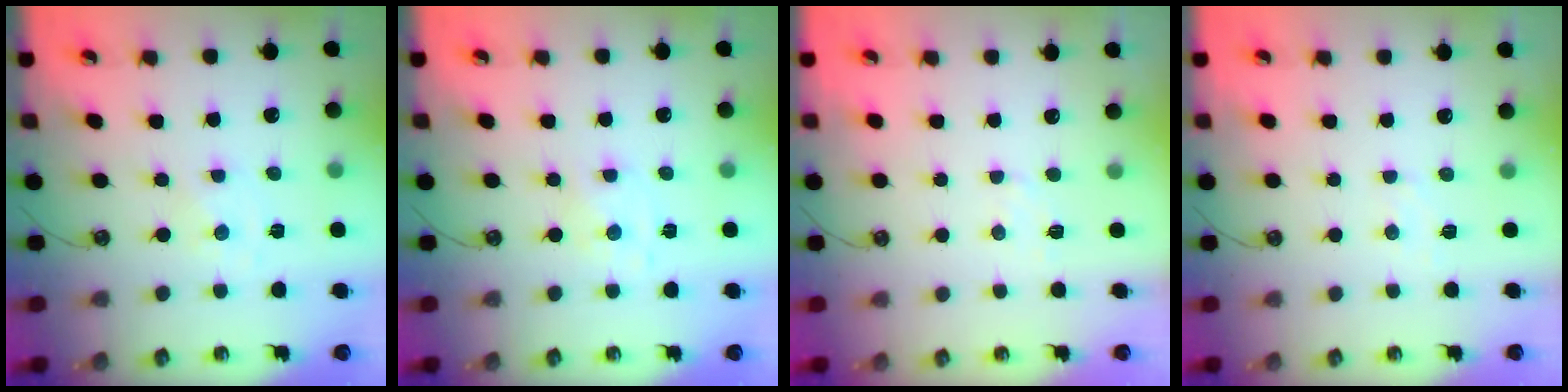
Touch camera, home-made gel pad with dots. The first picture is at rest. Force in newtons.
{"total": 1.5, "press": 1.4, "slide": 0.3}
{"total": 5.8, "press": 5.8, "slide": 0.8}
{"total": 4.5, "press": 4.5, "slide": 0.6}